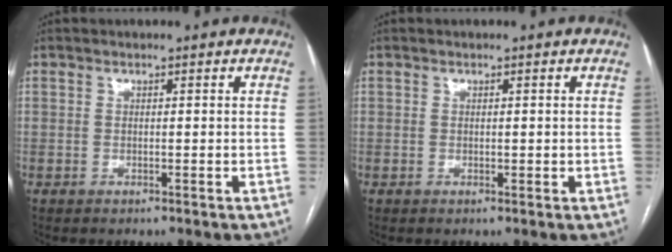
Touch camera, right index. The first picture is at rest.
{"total": 1.0, "force": [0.1, 0.7, 0.7], "torque": [-0.010, 0.002, 0.004]}